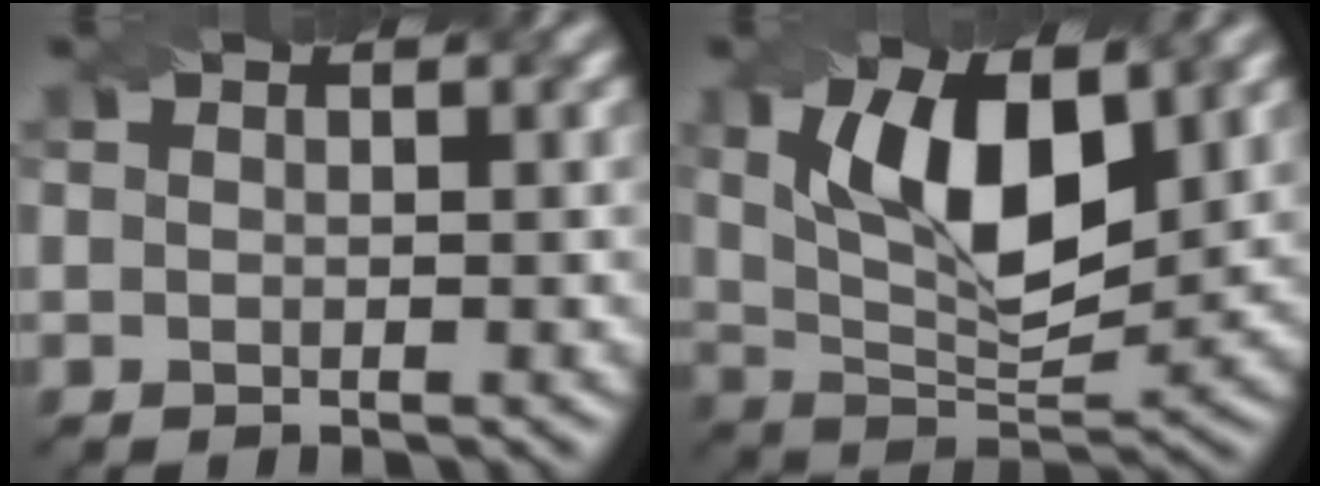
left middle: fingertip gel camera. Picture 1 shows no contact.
{"total": 9.7, "force": [3.0, 4.2, 8.2], "torque": [-0.142, 0.000, 0.049]}